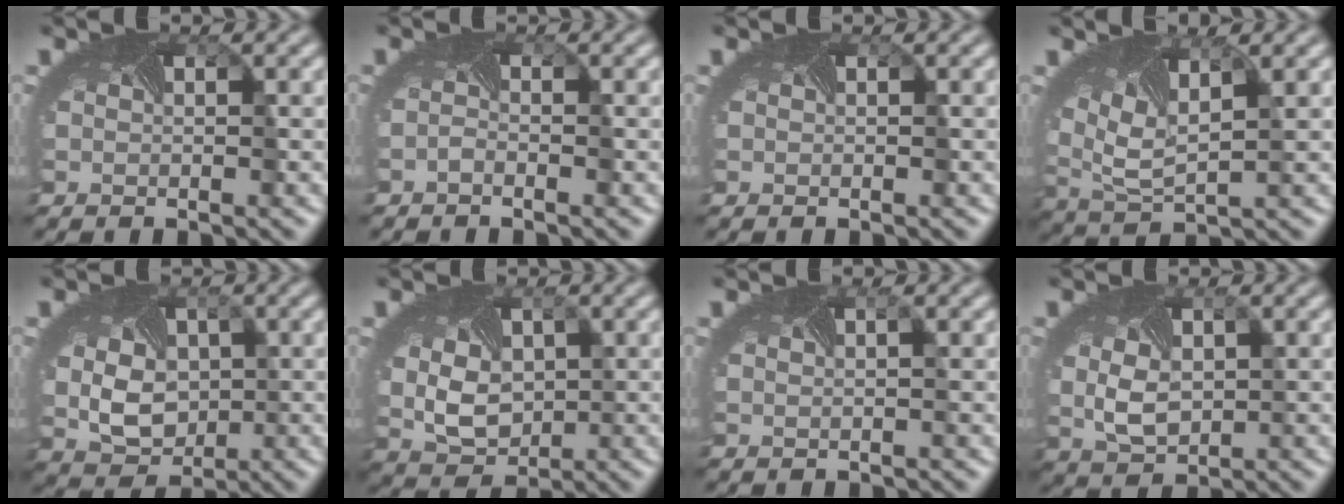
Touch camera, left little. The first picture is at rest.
{"total": 0.8, "force": [-0.7, -0.4, 0.1], "torque": [-0.012, 0.000, -0.014]}
{"total": 0.0}
{"total": 6.1, "force": [2.7, 2.7, 4.7], "torque": [-0.102, 0.013, 0.056]}
{"total": 4.9, "force": [0.0, 3.8, 3.1], "torque": [-0.067, -0.009, 0.013]}
{"total": 4.5, "force": [0.3, 3.4, 2.9], "torque": [-0.070, -0.007, 0.020]}
{"total": 0.9, "force": [0.6, 0.3, 0.6], "torque": [-0.012, 0.010, 0.011]}
{"total": 3.5, "force": [0.2, 2.5, 2.5], "torque": [-0.063, -0.006, 0.023]}